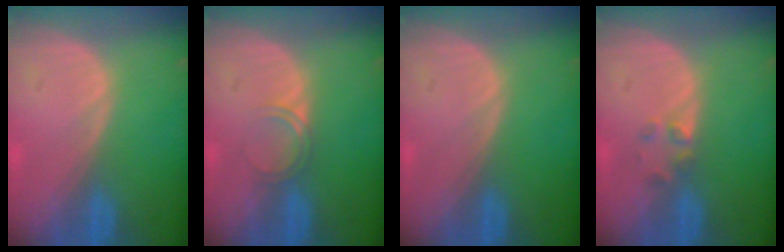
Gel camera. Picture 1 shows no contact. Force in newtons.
{"total": 2.0, "press": 2.0, "slide": 0.2}
{"total": 0.0}
{"total": 1.9, "press": 1.7, "slide": 0.8}